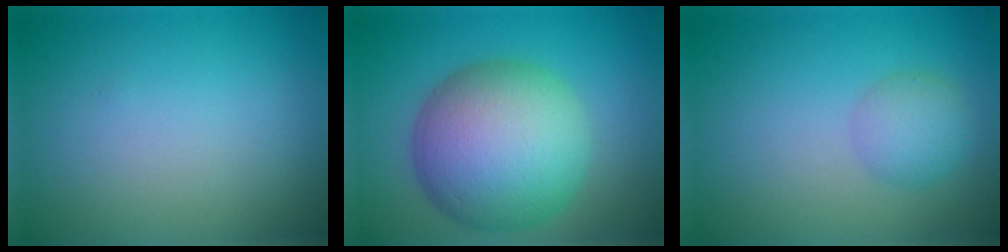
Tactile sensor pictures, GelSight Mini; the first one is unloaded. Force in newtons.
{"total": 11.3, "press": 11.3, "slide": 0.5}
{"total": 2.4, "press": 2.4, "slide": 0.0}